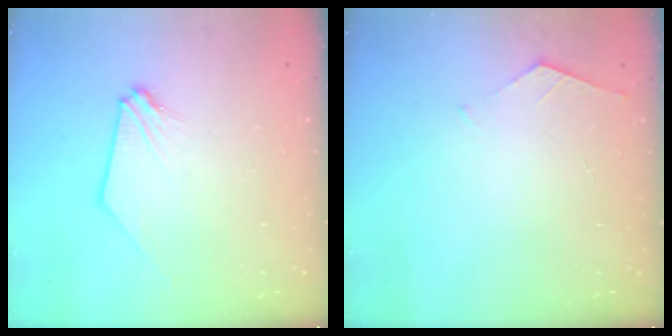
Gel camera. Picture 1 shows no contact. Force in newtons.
{"total": 3.7, "press": 3.6, "slide": 0.4}